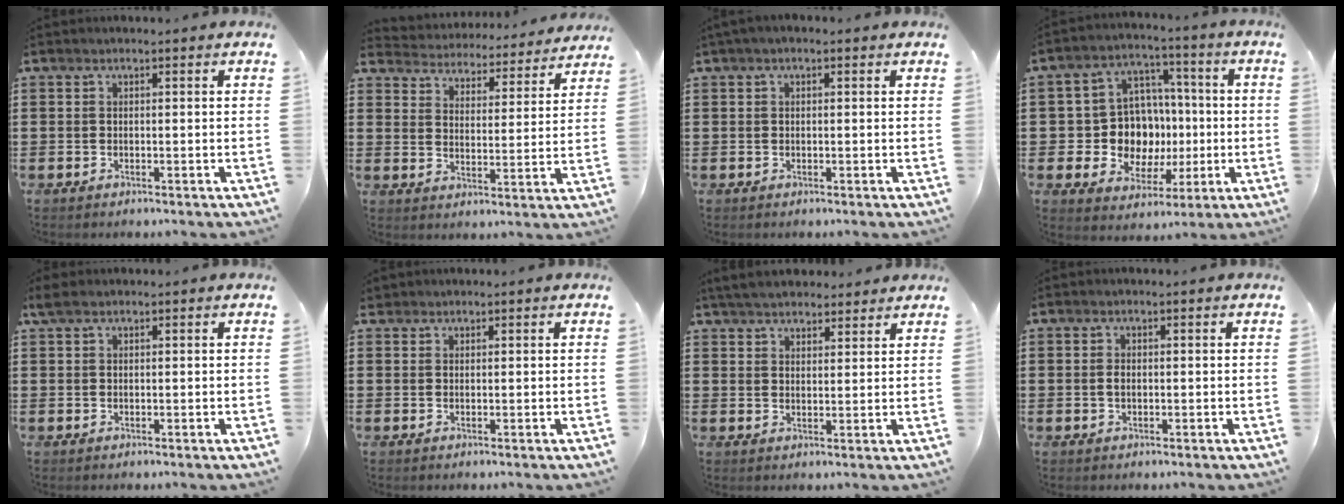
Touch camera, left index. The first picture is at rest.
{"total": 4.2, "force": [4.2, 0.1, -0.5], "torque": [-0.019, -0.040, 0.068]}
{"total": 0.9, "force": [0.1, 0.5, 0.8], "torque": [-0.015, 0.006, 0.001]}
{"total": 10.6, "force": [-0.4, 9.6, 4.5], "torque": [-0.113, 0.011, 0.004]}
{"total": 1.4, "force": [0.7, 0.7, 1.0], "torque": [-0.022, 0.005, 0.012]}
{"total": 1.0, "force": [0.8, 0.5, 0.1], "torque": [-0.005, 0.003, 0.016]}
{"total": 4.4, "force": [4.1, 0.9, 1.1], "torque": [-0.034, -0.005, 0.078]}
{"total": 1.1, "force": [-0.1, 0.6, 0.9], "torque": [-0.020, 0.003, -0.003]}